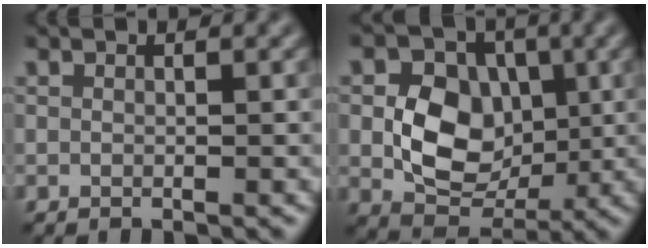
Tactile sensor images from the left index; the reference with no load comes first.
{"total": 7.3, "force": [-0.1, 5.6, 4.6], "torque": [-0.075, 0.000, -0.005]}